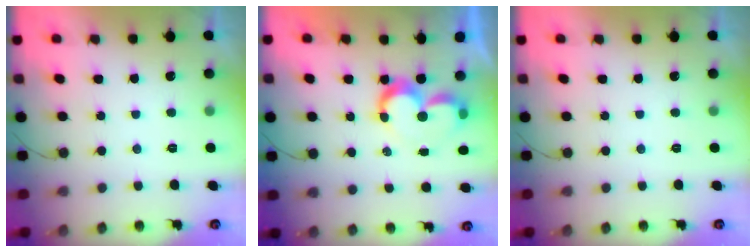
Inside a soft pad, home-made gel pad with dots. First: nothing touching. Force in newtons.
{"total": 8.8, "press": 8.8, "slide": 0.8}
{"total": 0.0}